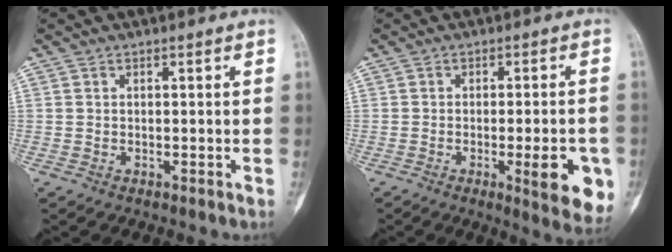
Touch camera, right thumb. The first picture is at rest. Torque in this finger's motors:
{"motor_torque": [-0.25, 0.17, -0.20, -0.01, 0.00]}